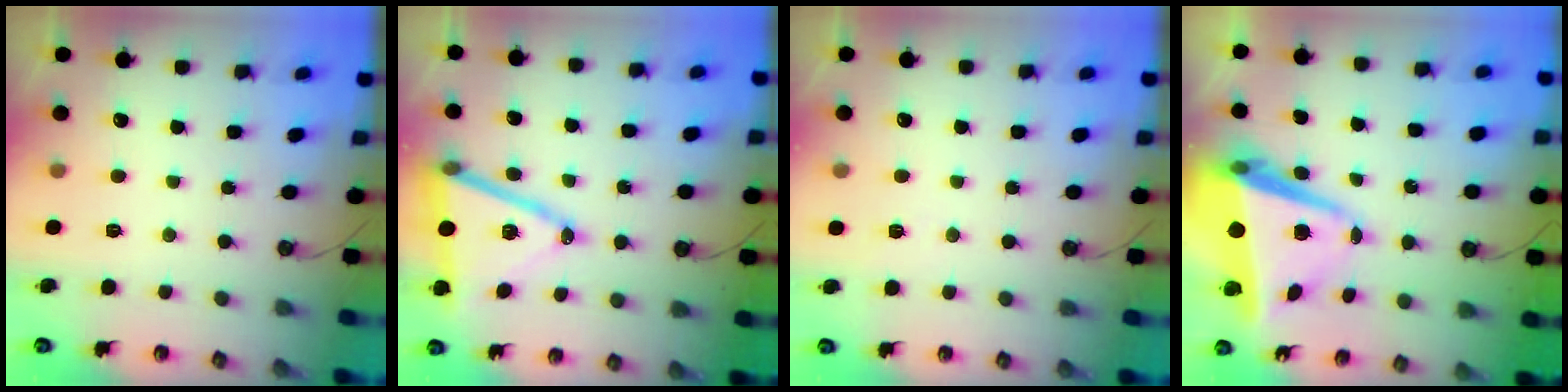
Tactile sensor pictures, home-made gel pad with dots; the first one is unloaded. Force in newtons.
{"total": 15.8, "press": 15.3, "slide": 3.8}
{"total": 2.4, "press": 1.7, "slide": 1.7}
{"total": 11.0, "press": 10.7, "slide": 2.5}